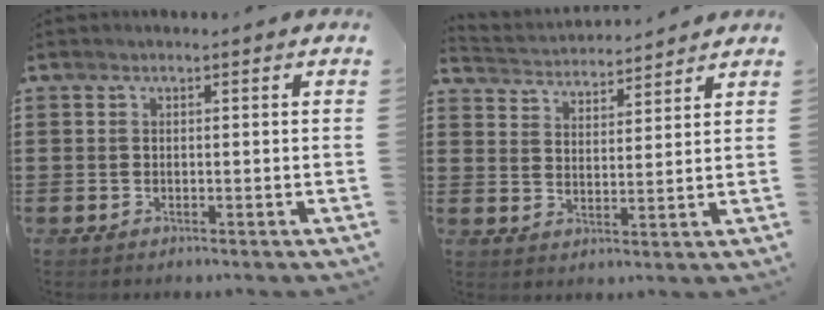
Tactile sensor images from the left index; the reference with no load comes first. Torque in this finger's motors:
{"motor_torque": [0.37, 0.26, -0.08, -0.06]}